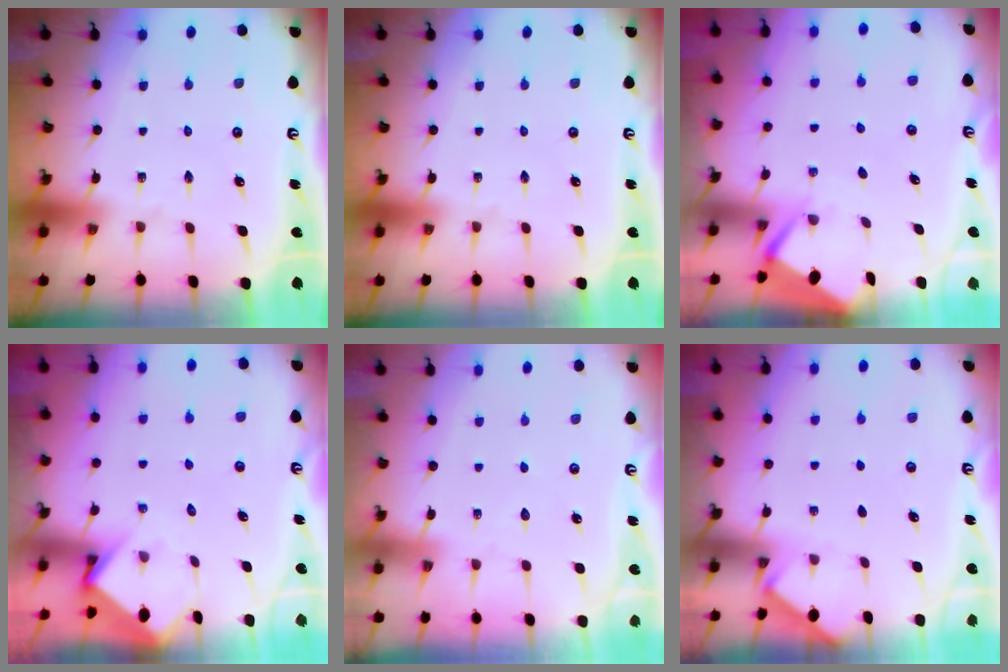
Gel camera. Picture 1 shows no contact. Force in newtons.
{"total": 0.0}
{"total": 2.8, "press": 2.8, "slide": 0.3}
{"total": 3.6, "press": 3.5, "slide": 0.3}
{"total": 3.2, "press": 3.2, "slide": 0.4}
{"total": 2.8, "press": 2.7, "slide": 0.4}